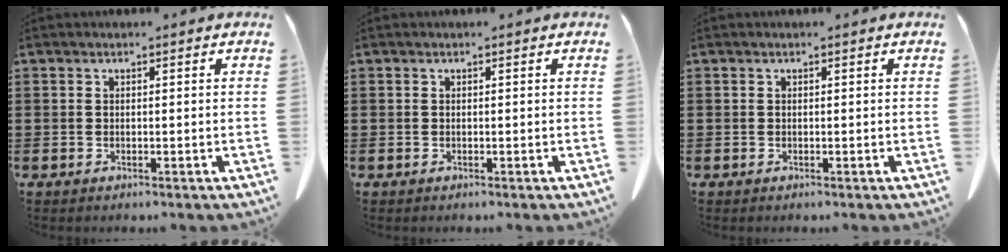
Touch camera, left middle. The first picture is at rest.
{"total": 0.0}
{"total": 0.0}